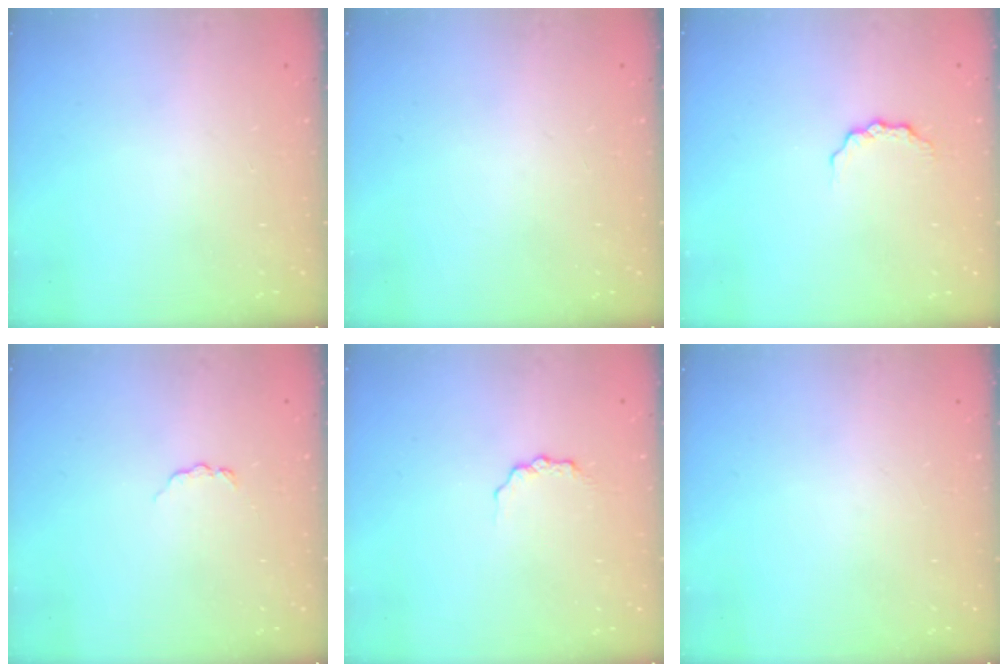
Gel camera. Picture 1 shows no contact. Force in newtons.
{"total": 0.0}
{"total": 4.8, "press": 4.8, "slide": 0.6}
{"total": 2.9, "press": 2.9, "slide": 0.4}
{"total": 2.6, "press": 2.6, "slide": 0.4}
{"total": 0.0}